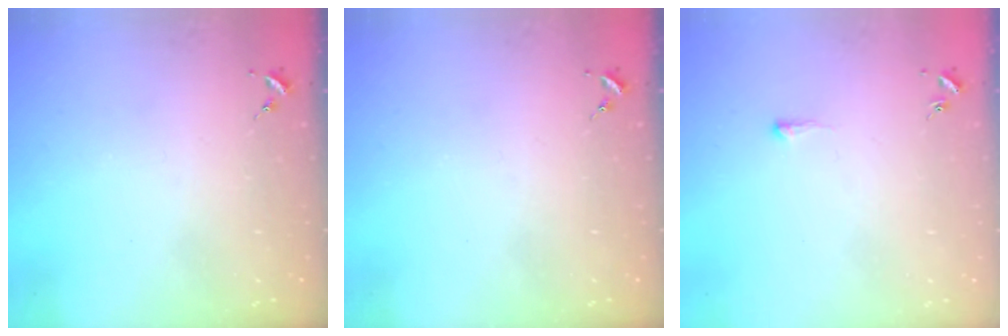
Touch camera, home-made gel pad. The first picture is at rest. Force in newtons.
{"total": 0.0}
{"total": 3.3, "press": 3.2, "slide": 0.5}